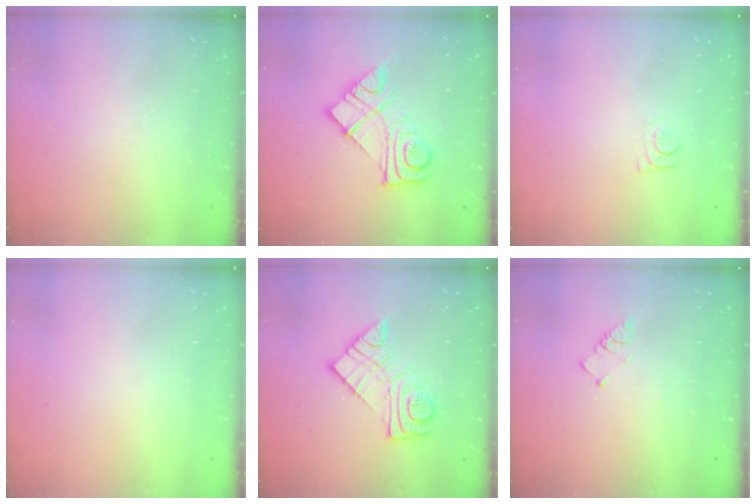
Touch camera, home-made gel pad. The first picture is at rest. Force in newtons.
{"total": 13.9, "press": 13.8, "slide": 0.9}
{"total": 5.9, "press": 5.8, "slide": 0.7}
{"total": 1.5, "press": 1.5, "slide": 0.1}
{"total": 12.3, "press": 12.2, "slide": 0.8}
{"total": 2.6, "press": 2.6, "slide": 0.5}